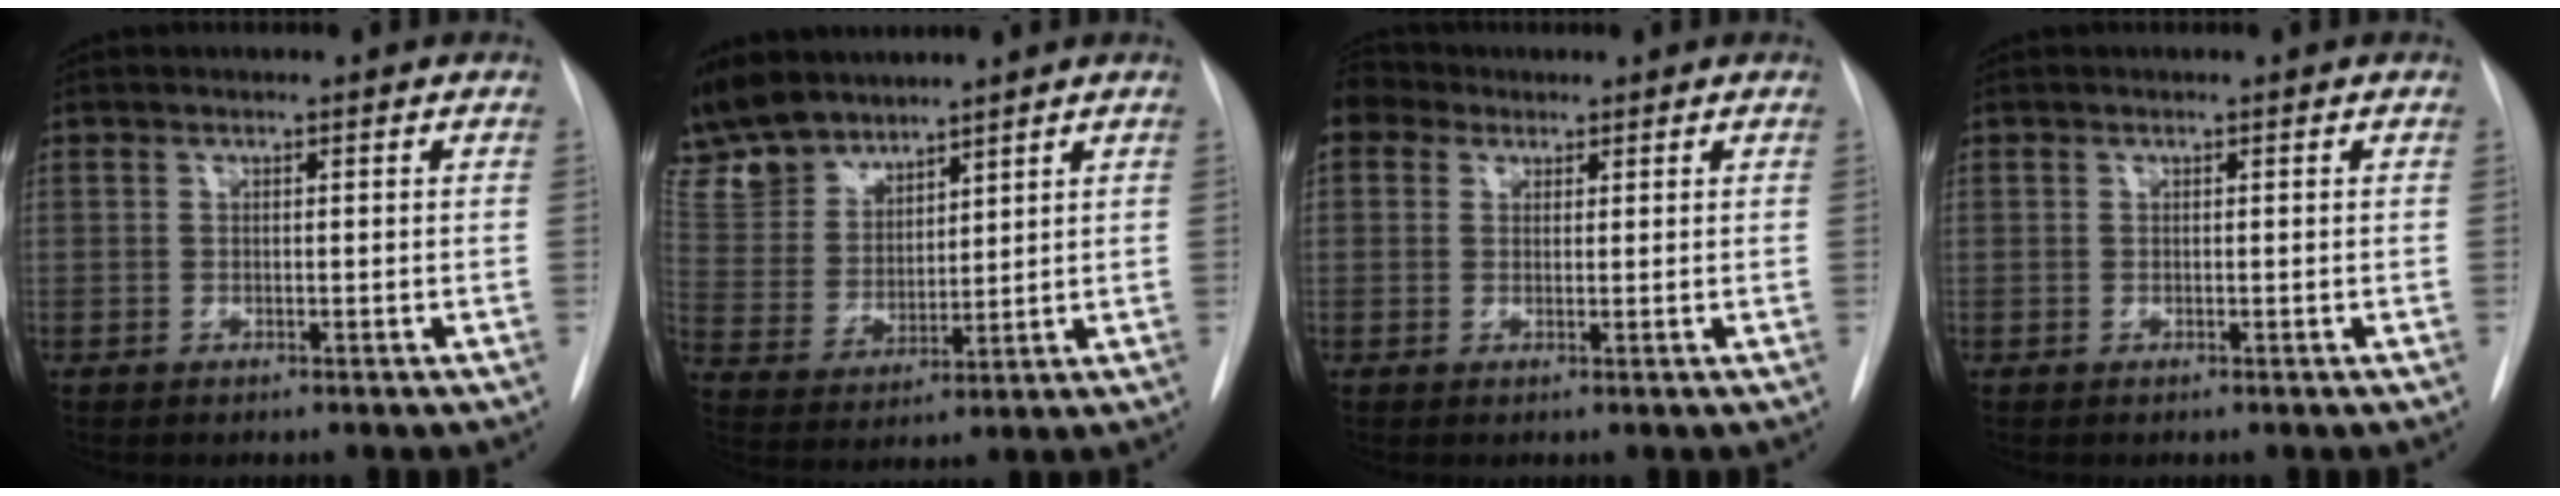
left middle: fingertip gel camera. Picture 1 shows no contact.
{"total": 11.5, "force": [10.1, 4.8, 2.6], "torque": [-0.064, 0.013, 0.213]}
{"total": 3.6, "force": [2.5, 2.5, 0.6], "torque": [-0.016, 0.021, 0.046]}
{"total": 0.0}